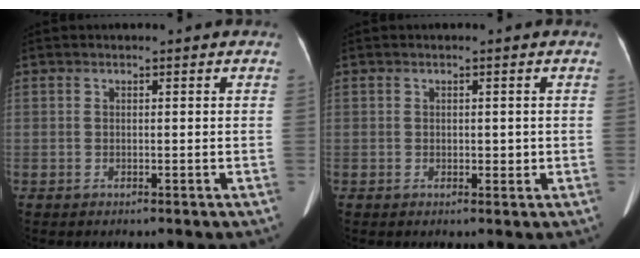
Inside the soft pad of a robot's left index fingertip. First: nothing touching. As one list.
[{"total": 1.2, "force": [-0.5, 0.7, 0.7], "torque": [-0.006, -0.018, -0.010]}]